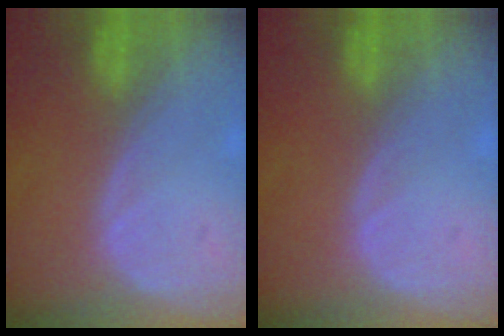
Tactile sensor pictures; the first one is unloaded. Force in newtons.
{"total": 0.0}